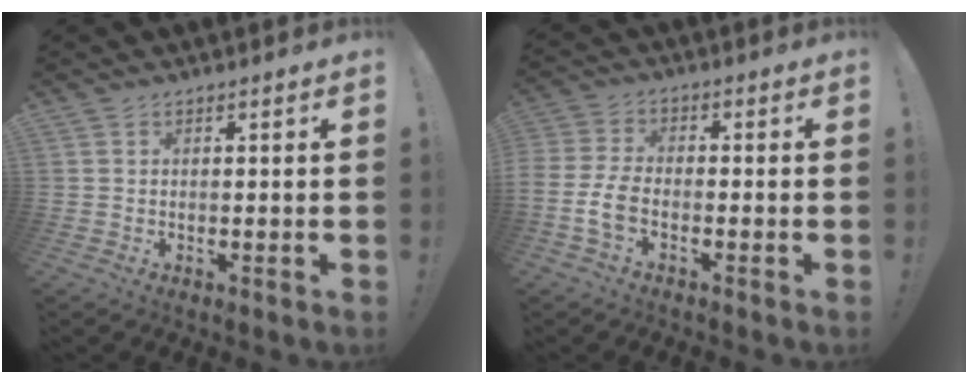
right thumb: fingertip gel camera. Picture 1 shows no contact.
{"total": 7.3, "force": [-2.7, 4.0, 5.5], "torque": [-0.131, 0.001, -0.047]}